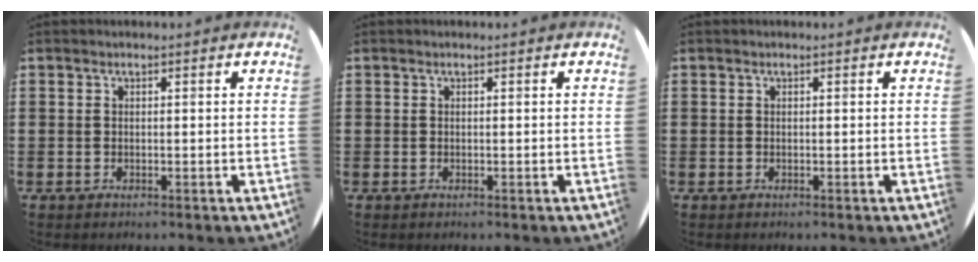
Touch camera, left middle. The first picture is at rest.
{"total": 0.0}
{"total": 0.0}